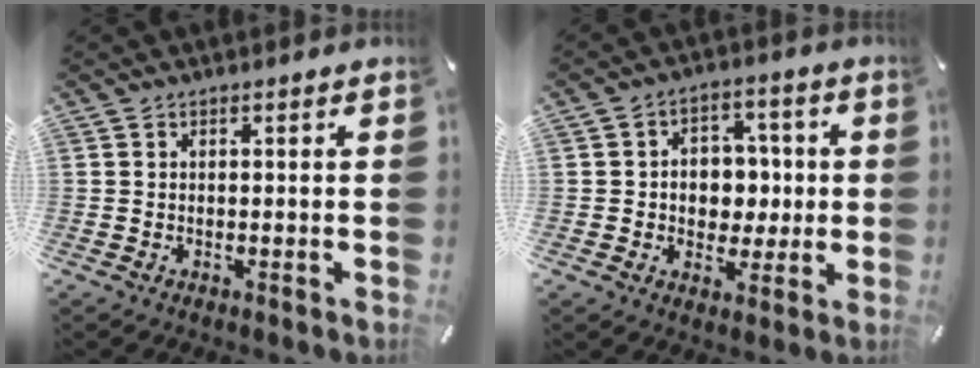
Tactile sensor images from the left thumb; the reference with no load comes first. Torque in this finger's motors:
{"motor_torque": [1.40, 1.39, 0.59, -0.25, 0.07]}